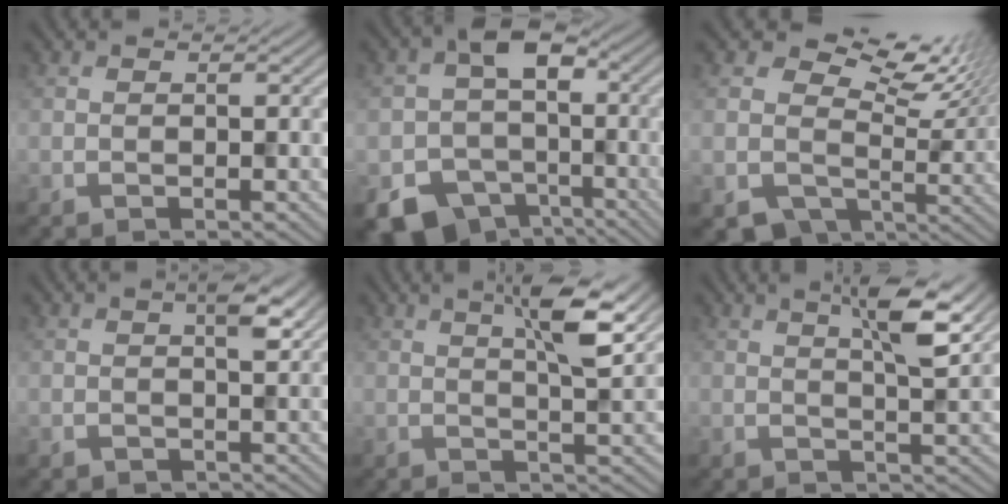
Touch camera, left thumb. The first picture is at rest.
{"total": 12.0, "force": [-4.3, 9.7, 5.6], "torque": [-0.092, -0.033, -0.079]}
{"total": 13.5, "force": [4.4, 9.8, 8.2], "torque": [-0.150, -0.006, 0.080]}
{"total": 2.6, "force": [0.7, 1.1, 2.2], "torque": [-0.035, 0.003, 0.010]}
{"total": 5.8, "force": [2.4, 0.5, 5.2], "torque": [-0.091, 0.007, 0.041]}
{"total": 5.1, "force": [2.5, 0.5, 4.5], "torque": [-0.081, 0.007, 0.042]}